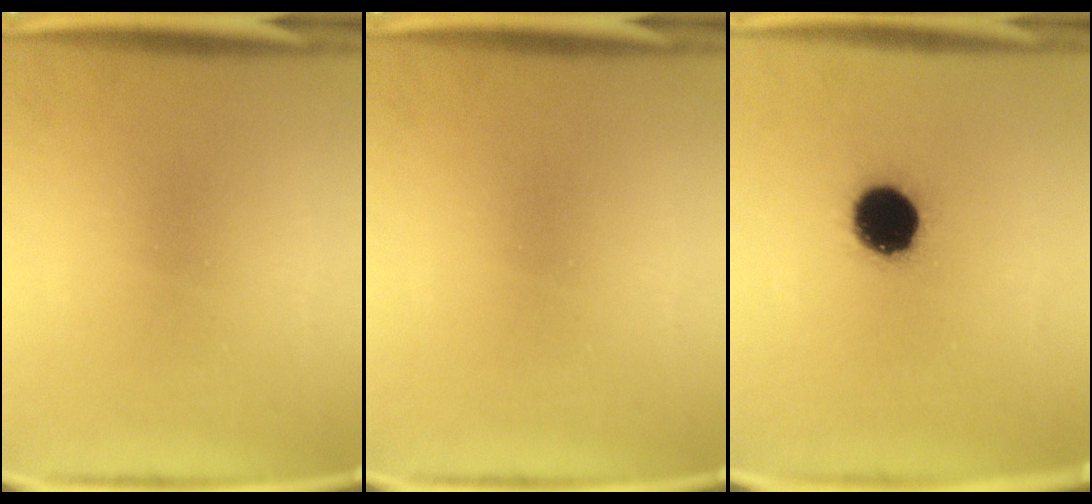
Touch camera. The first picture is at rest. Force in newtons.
{"total": 0.0}
{"total": 12.5}